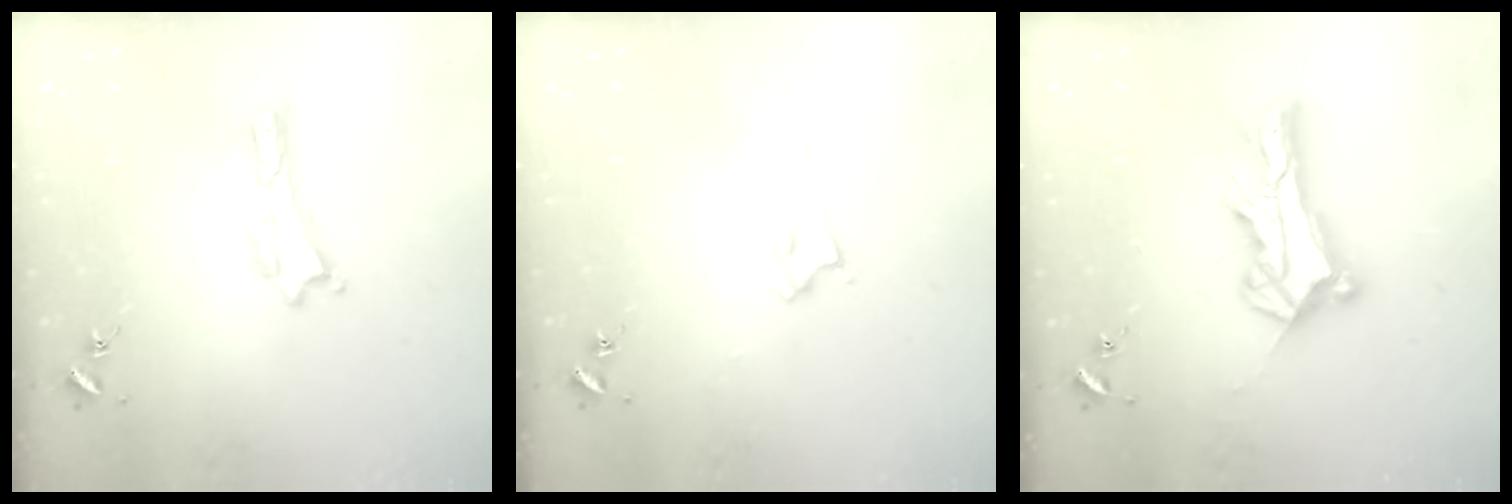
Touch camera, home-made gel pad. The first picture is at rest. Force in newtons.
{"total": 2.1, "press": 2.1, "slide": 0.2}
{"total": 9.8, "press": 9.8, "slide": 0.8}